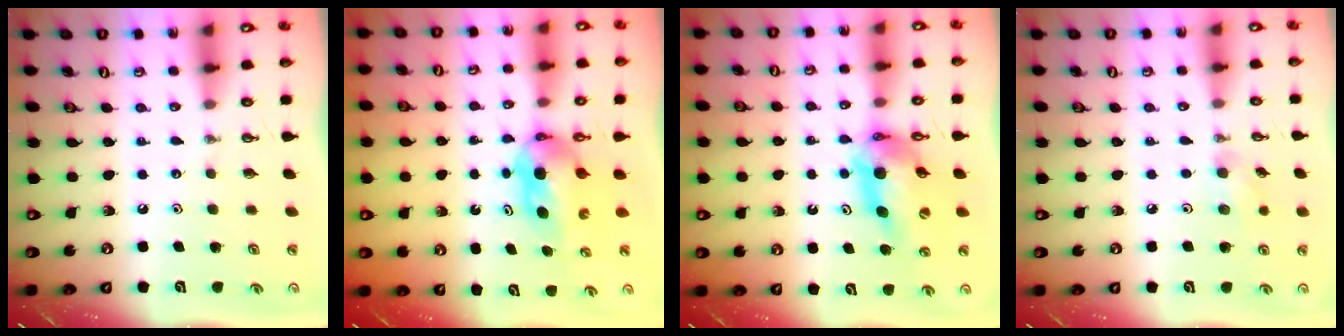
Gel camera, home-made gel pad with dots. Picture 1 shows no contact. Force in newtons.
{"total": 5.7, "press": 5.1, "slide": 2.6}
{"total": 12.3, "press": 12.2, "slide": 1.1}
{"total": 5.0, "press": 4.9, "slide": 1.4}